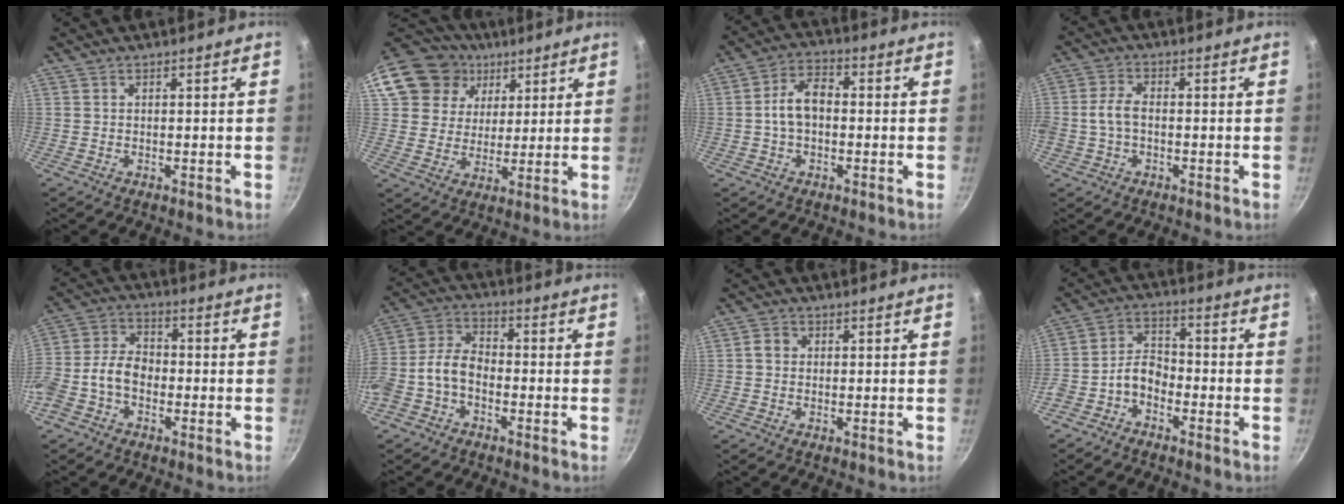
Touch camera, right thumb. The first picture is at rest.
{"total": 16.2, "force": [7.7, 13.2, 5.3], "torque": [-0.086, 0.005, 0.136]}
{"total": 7.3, "force": [-0.4, 4.7, 5.6], "torque": [-0.087, 0.027, -0.017]}
{"total": 4.7, "force": [-0.7, 3.0, 3.6], "torque": [-0.073, 0.017, -0.018]}
{"total": 9.7, "force": [-2.8, 6.7, 6.4], "torque": [-0.115, 0.042, -0.067]}
{"total": 9.1, "force": [-3.1, 6.0, 6.1], "torque": [-0.125, 0.050, -0.072]}
{"total": 2.1, "force": [0.1, 1.9, 1.0], "torque": [-0.012, 0.007, -0.002]}
{"total": 6.6, "force": [-3.4, 4.3, 3.7], "torque": [-0.055, 0.053, -0.077]}